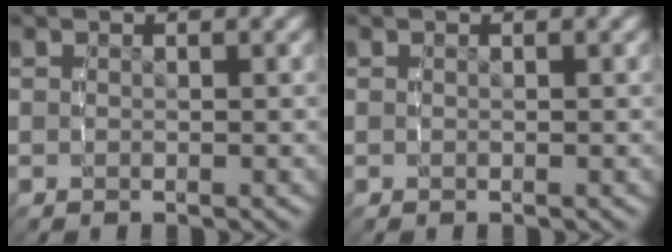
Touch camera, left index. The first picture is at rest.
{"total": 0.0}